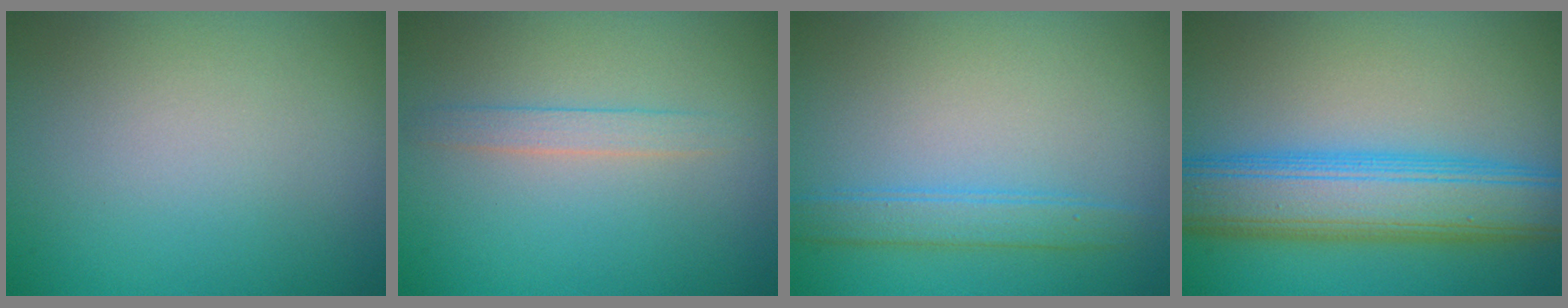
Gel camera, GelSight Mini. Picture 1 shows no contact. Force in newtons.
{"total": 1.5, "press": 1.5, "slide": 0.1}
{"total": 2.6, "press": 2.6, "slide": 0.0}
{"total": 8.7, "press": 8.7, "slide": 0.2}